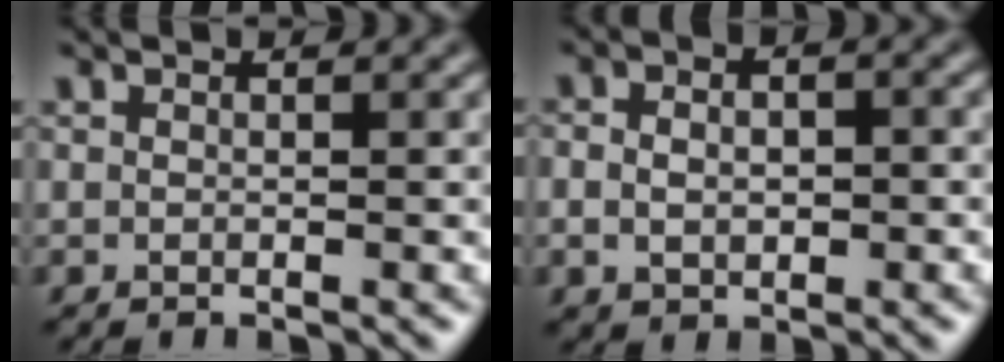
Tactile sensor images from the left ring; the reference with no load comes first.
{"total": 3.6, "force": [-0.2, 2.5, 2.5], "torque": [-0.035, 0.005, -0.006]}